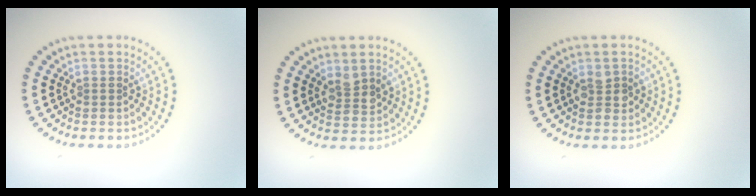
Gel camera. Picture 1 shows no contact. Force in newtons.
{"total": 2.3, "press": 2.2, "slide": 0.6}
{"total": 1.8, "press": 1.7, "slide": 0.2}